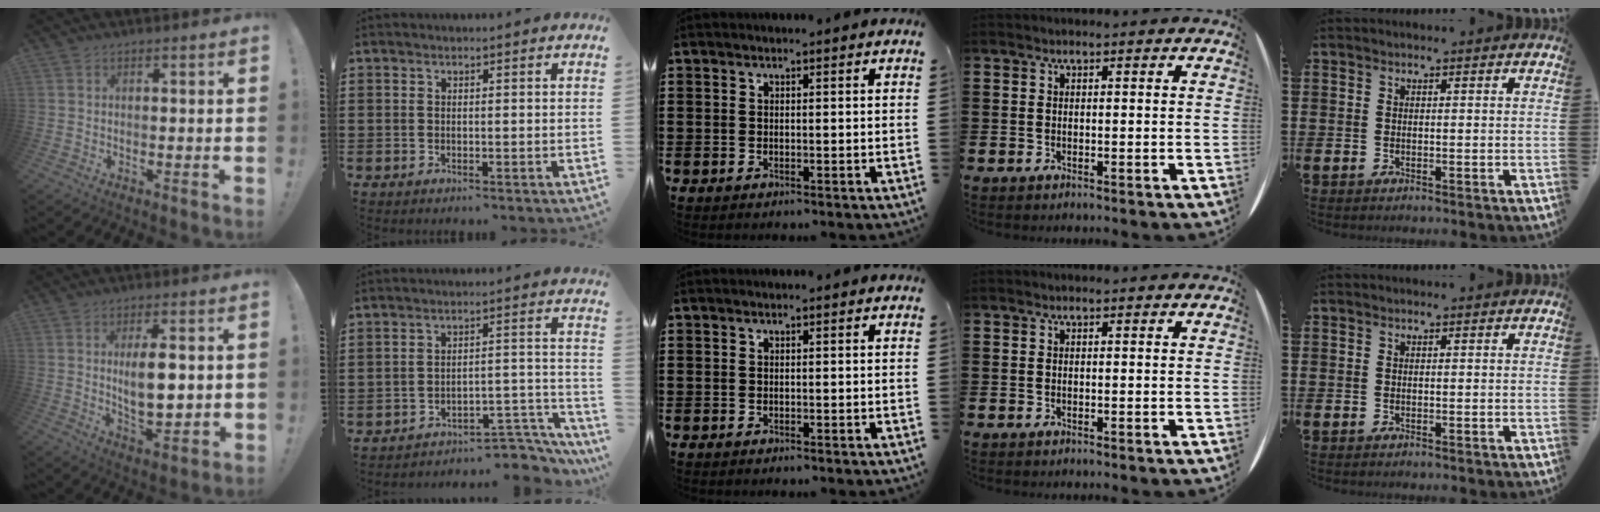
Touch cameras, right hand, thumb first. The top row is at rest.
{"thumb": {"total": 10.6, "force": [1.8, 4.2, 9.6], "torque": [-0.151, -0.010, 0.027]}, "index": {"total": 5.4, "force": [-4.9, 1.1, 2.0], "torque": [-0.030, 0.007, -0.096]}}